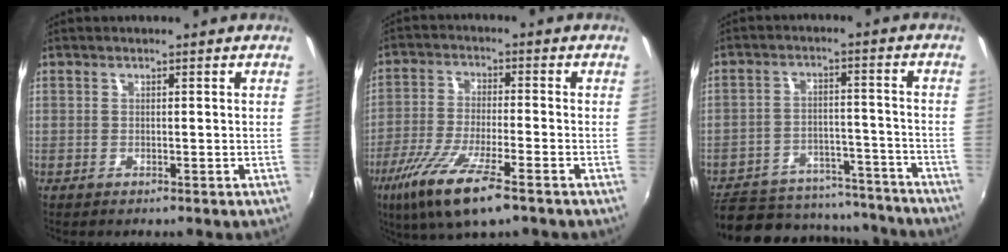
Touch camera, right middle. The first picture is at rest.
{"total": 12.9, "force": [-7.6, 2.5, 10.2], "torque": [-0.219, -0.034, -0.146]}
{"total": 21.0, "force": [-17.0, 9.5, 8.0], "torque": [-0.177, 0.019, -0.206]}